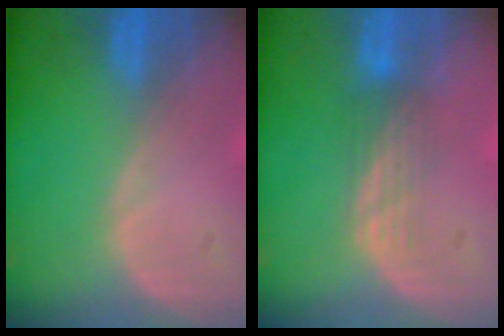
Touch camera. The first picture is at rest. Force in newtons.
{"total": 3.5, "press": 3.1, "slide": 1.7}